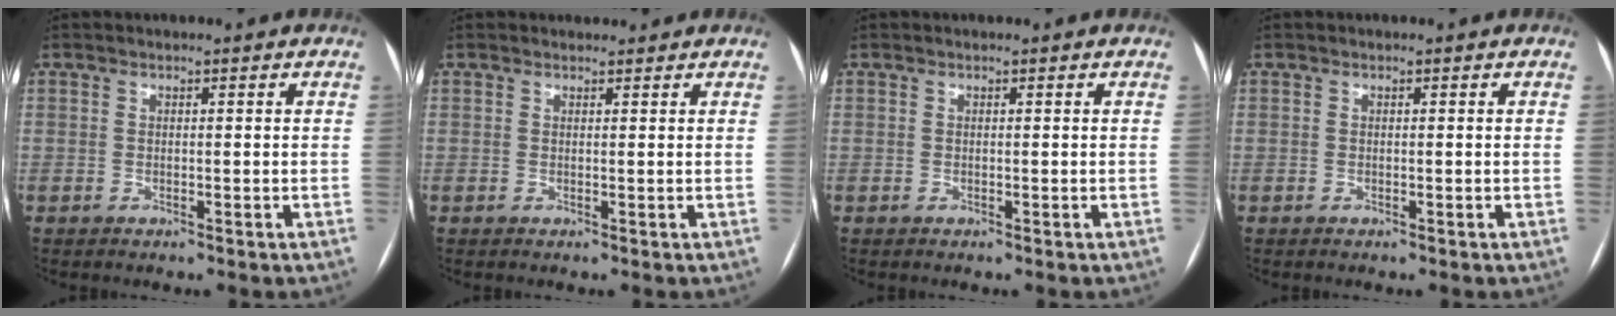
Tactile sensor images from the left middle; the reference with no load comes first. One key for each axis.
{"total": 1.4, "fx": 1.4, "fy": 0.4, "fz": 0.1, "tx": -0.008, "ty": 0.011, "tz": 0.019}
{"total": 0.0}
{"total": 0.0}